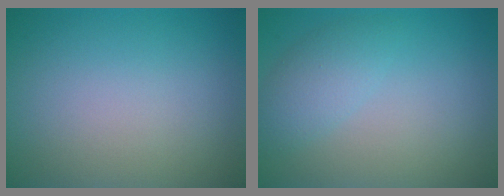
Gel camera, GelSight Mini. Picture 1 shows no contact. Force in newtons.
{"total": 2.5, "press": 2.5, "slide": 0.1}